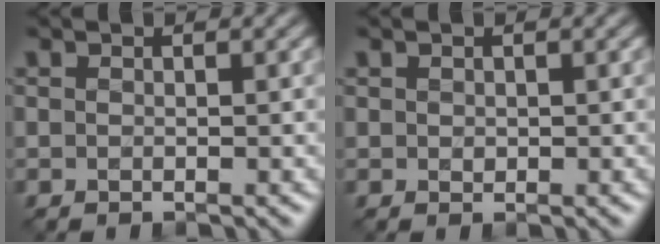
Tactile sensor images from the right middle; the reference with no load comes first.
{"total": 0.5, "force": [0.1, 0.5, 0.2], "torque": [-0.003, -0.003, 0.005]}